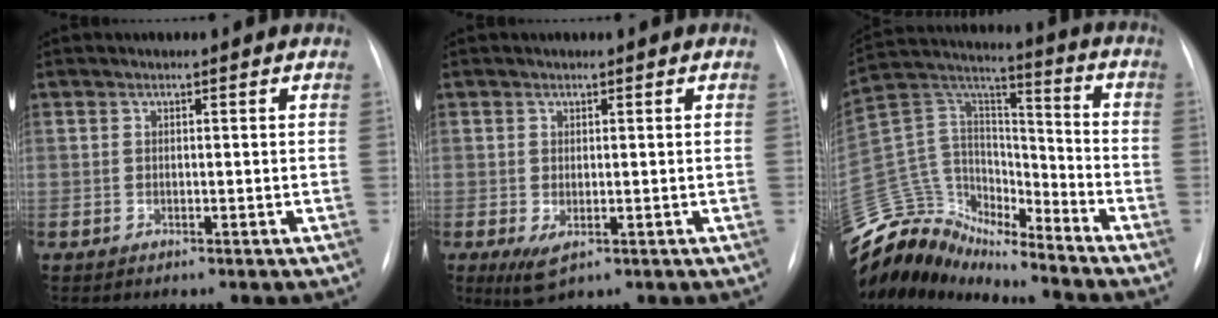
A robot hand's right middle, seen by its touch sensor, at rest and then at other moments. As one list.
[{"total": 3.0, "force": [-0.9, 1.3, 2.6], "torque": [-0.047, -0.010, -0.004]}, {"total": 16.3, "force": [-15.5, 4.7, 2.0], "torque": [-0.044, 0.074, -0.284]}]